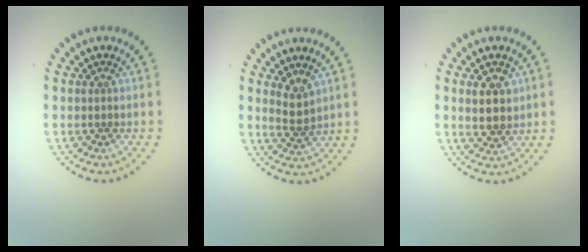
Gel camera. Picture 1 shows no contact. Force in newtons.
{"total": 1.9, "press": 1.5, "slide": 1.1}
{"total": 3.0, "press": 2.8, "slide": 0.8}